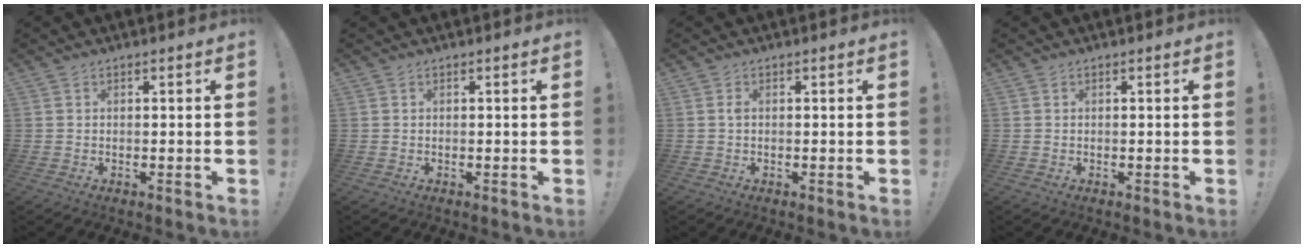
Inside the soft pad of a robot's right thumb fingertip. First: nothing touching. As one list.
[{"total": 0.0}, {"total": 0.8, "force": [0.0, 0.3, 0.8], "torque": [-0.025, 0.006, 0.001]}, {"total": 0.0}]